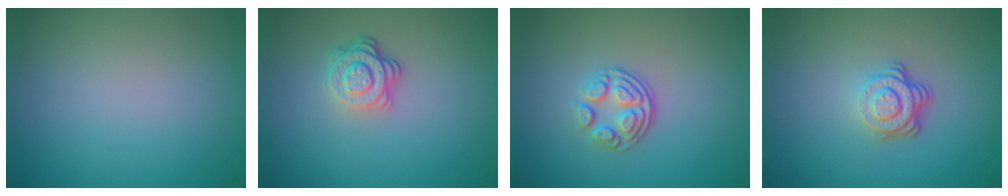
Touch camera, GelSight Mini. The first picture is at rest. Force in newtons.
{"total": 3.9, "press": 2.8, "slide": 2.7}
{"total": 3.5, "press": 2.5, "slide": 2.4}
{"total": 3.9, "press": 2.7, "slide": 2.8}